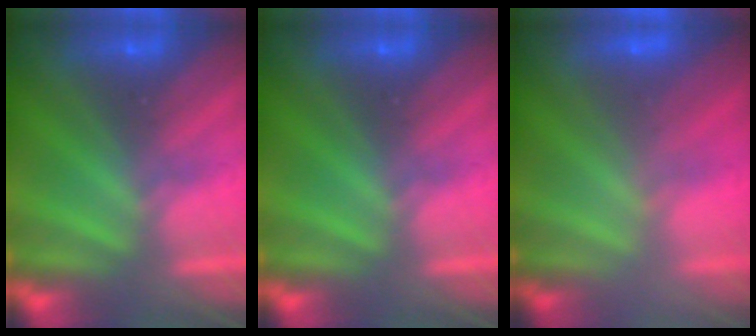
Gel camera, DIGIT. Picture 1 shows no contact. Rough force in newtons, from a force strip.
{"total": 0.0}
{"total": 2.4}